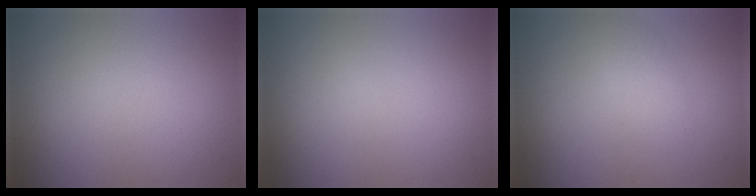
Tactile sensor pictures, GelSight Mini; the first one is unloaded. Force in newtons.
{"total": 0.0}
{"total": 1.4, "press": 1.4, "slide": 0.1}